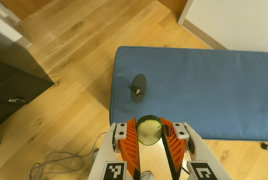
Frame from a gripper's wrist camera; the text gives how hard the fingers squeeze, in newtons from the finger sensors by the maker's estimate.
{"total": 9.4, "left": 9.1, "right": 9.7}